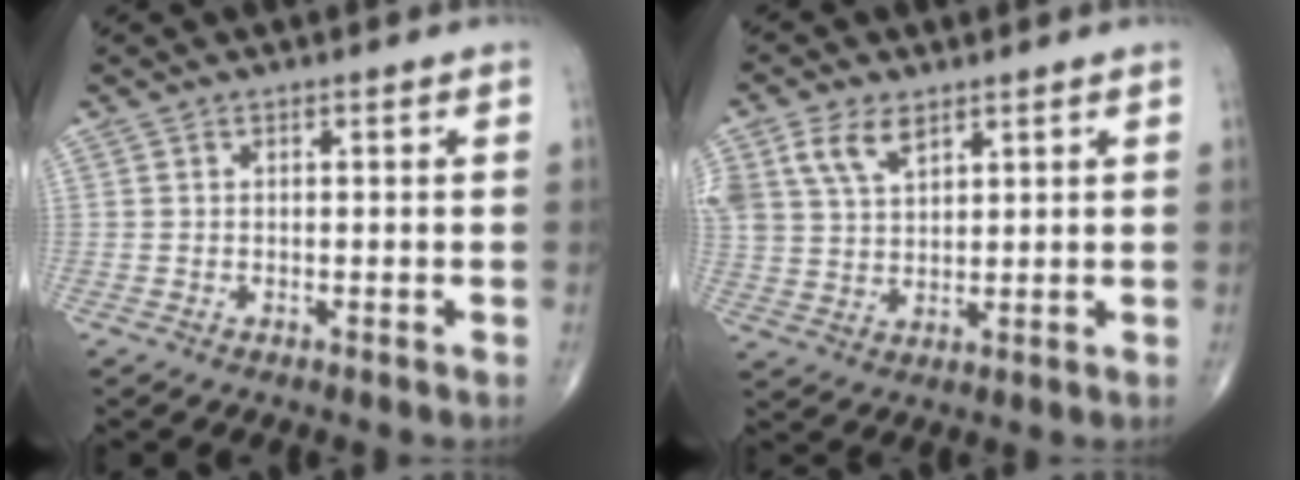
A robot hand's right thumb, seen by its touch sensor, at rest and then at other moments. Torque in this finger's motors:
{"motor_torque": [0.99, 1.05, 0.69, 0.23, 0.08]}